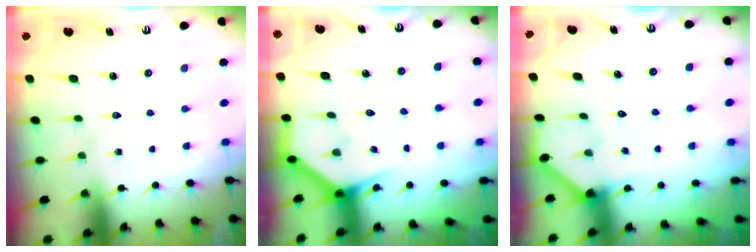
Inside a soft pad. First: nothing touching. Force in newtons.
{"total": 3.7, "press": 3.7, "slide": 0.3}
{"total": 2.6, "press": 2.6, "slide": 0.2}